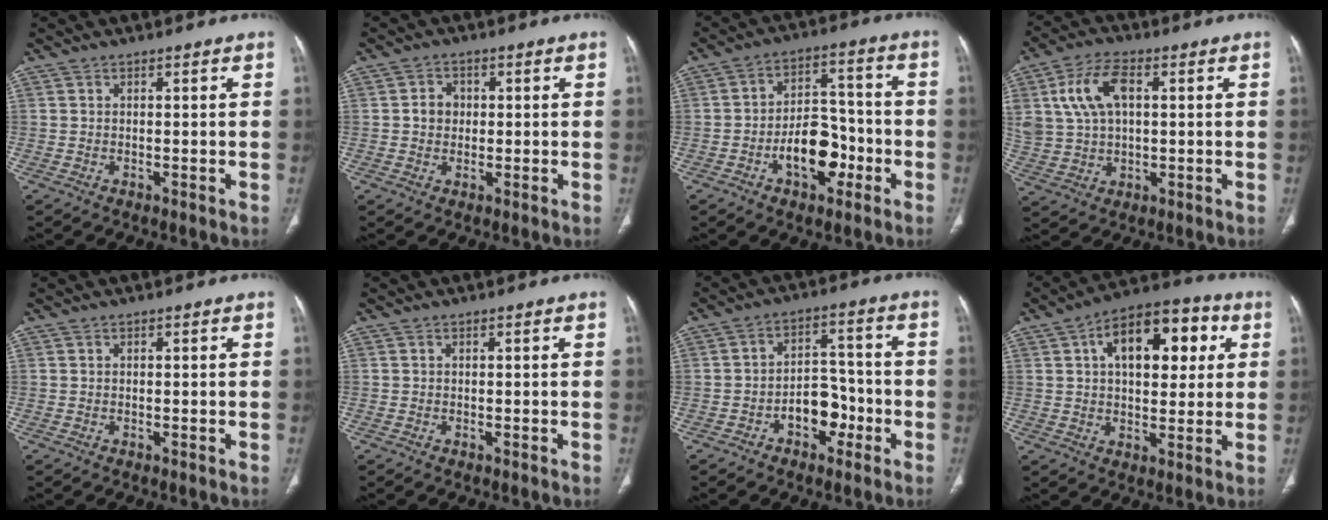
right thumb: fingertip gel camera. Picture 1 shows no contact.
{"total": 3.3, "force": [0.2, 2.9, 1.6], "torque": [-0.010, 0.008, 0.000]}
{"total": 11.0, "force": [-4.2, 6.7, 7.7], "torque": [-0.091, 0.044, -0.067]}
{"total": 11.2, "force": [3.0, 6.7, 8.5], "torque": [-0.168, 0.009, 0.060]}
{"total": 0.0}
{"total": 0.0}
{"total": 7.7, "force": [-3.3, 5.3, 4.5], "torque": [-0.036, 0.045, -0.055]}
{"total": 16.6, "force": [4.8, 9.1, 13.1], "torque": [-0.154, 0.017, 0.068]}